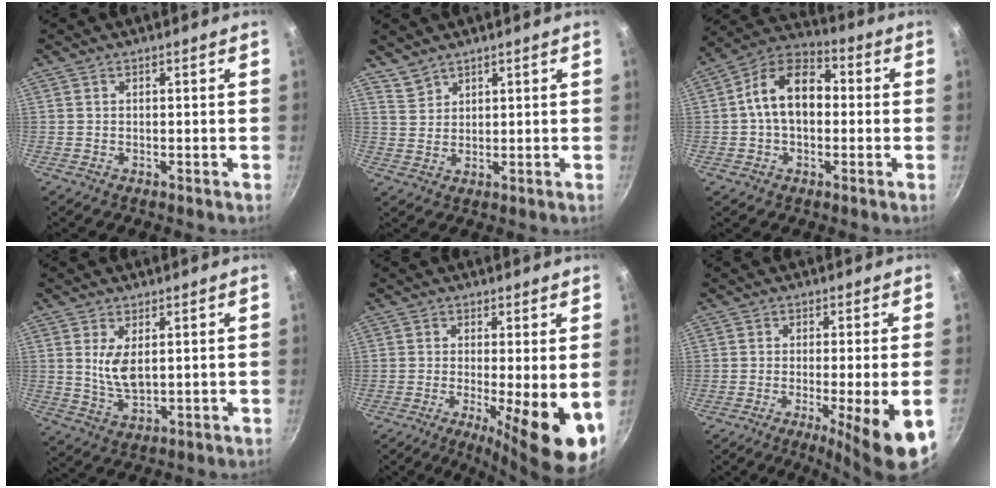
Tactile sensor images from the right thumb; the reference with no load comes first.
{"total": 3.0, "force": [2.8, 1.2, 0.2], "torque": [0.000, -0.004, 0.062]}
{"total": 13.2, "force": [0.5, 8.7, 9.9], "torque": [-0.135, 0.036, -0.012]}
{"total": 6.1, "force": [1.4, 3.0, 5.1], "torque": [-0.089, -0.021, 0.034]}
{"total": 12.3, "force": [-2.7, 2.9, 11.7], "torque": [-0.160, -0.013, -0.035]}
{"total": 10.8, "force": [-3.9, 0.9, 10.0], "torque": [-0.147, -0.004, -0.053]}